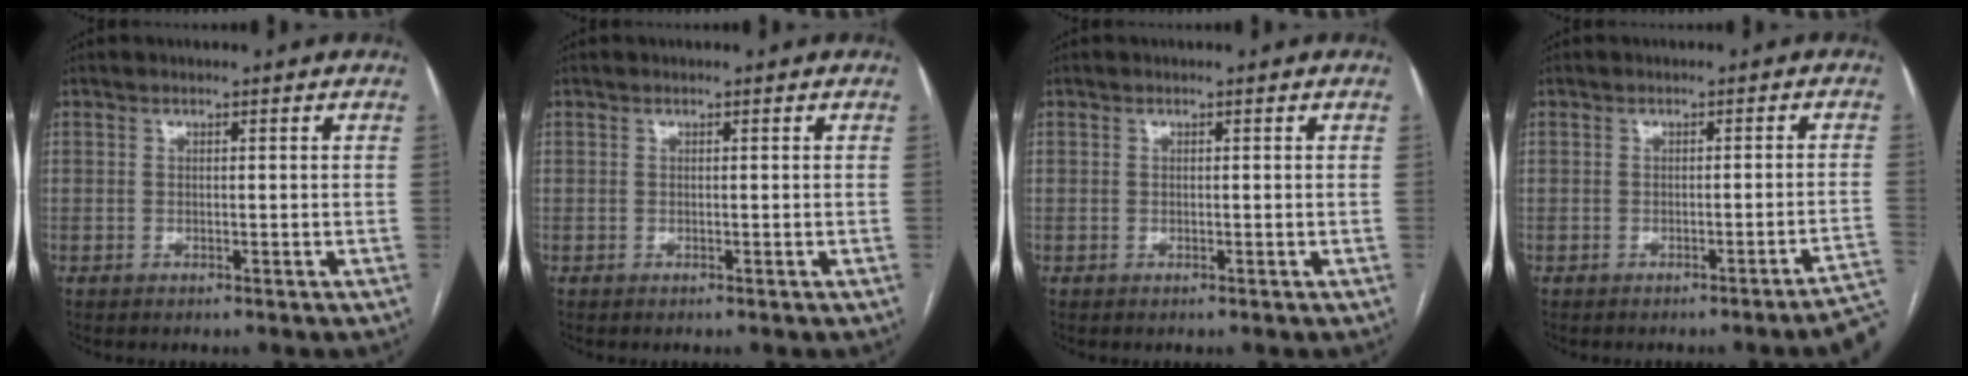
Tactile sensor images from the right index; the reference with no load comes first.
{"total": 0.0}
{"total": 0.0}
{"total": 5.0, "force": [-4.1, -0.7, 2.8], "torque": [-0.003, 0.004, -0.049]}